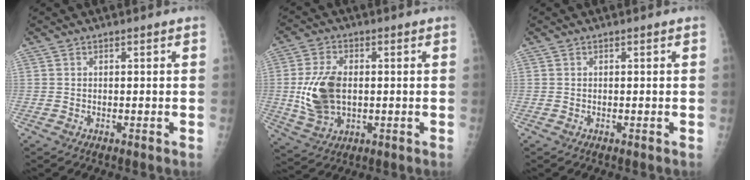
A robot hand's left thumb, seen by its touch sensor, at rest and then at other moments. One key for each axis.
{"total": 11.0, "fx": 0.1, "fy": 6.9, "fz": 8.6, "tx": -0.163, "ty": -0.002, "tz": 0.010}
{"total": 0.0}